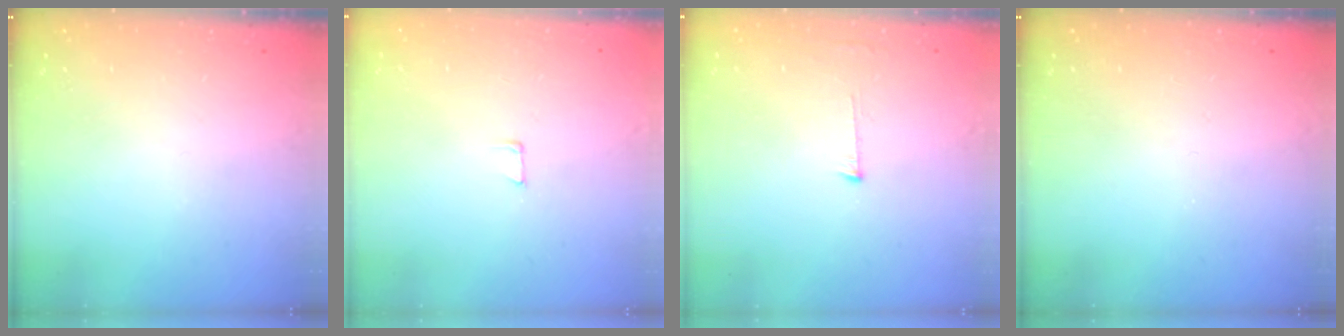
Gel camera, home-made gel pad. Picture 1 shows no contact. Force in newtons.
{"total": 4.3, "press": 4.3, "slide": 0.4}
{"total": 4.0, "press": 4.0, "slide": 0.2}
{"total": 0.0}